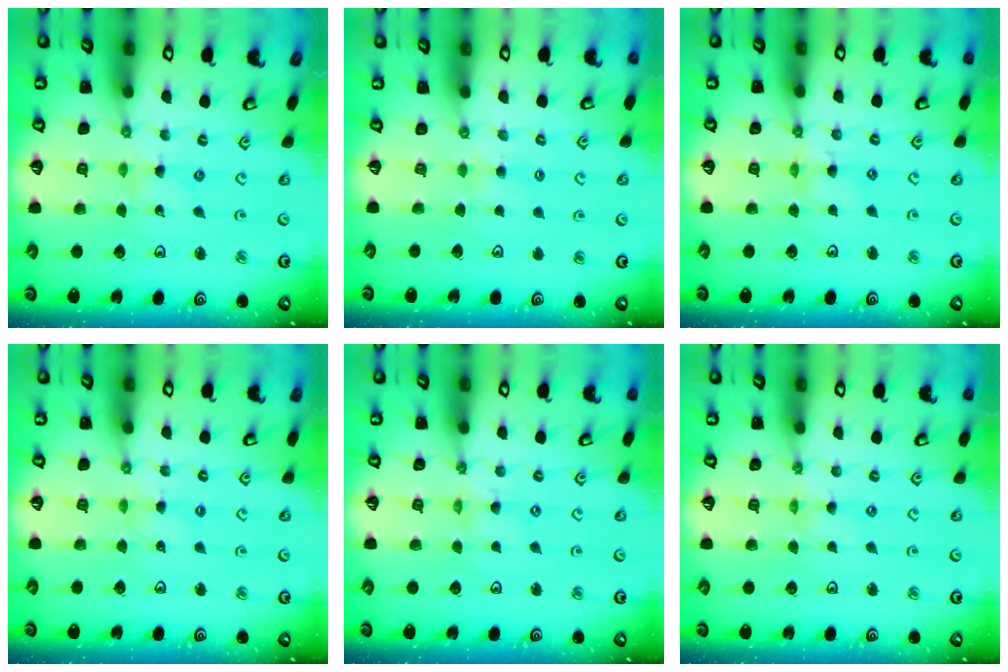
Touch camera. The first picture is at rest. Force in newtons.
{"total": 3.0, "press": 2.9, "slide": 0.4}
{"total": 2.1, "press": 2.1, "slide": 0.3}
{"total": 2.0, "press": 1.9, "slide": 0.3}
{"total": 0.0}
{"total": 0.0}